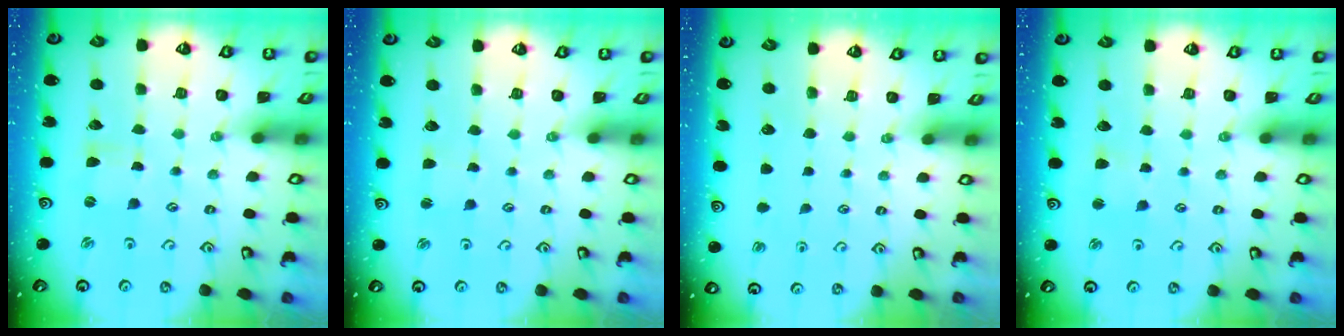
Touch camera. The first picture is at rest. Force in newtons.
{"total": 1.3, "press": 1.2, "slide": 0.3}
{"total": 0.0}
{"total": 2.0, "press": 1.9, "slide": 0.6}